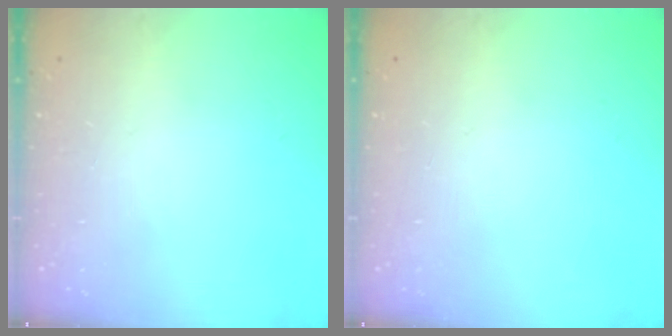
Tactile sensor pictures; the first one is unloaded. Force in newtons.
{"total": 0.0}